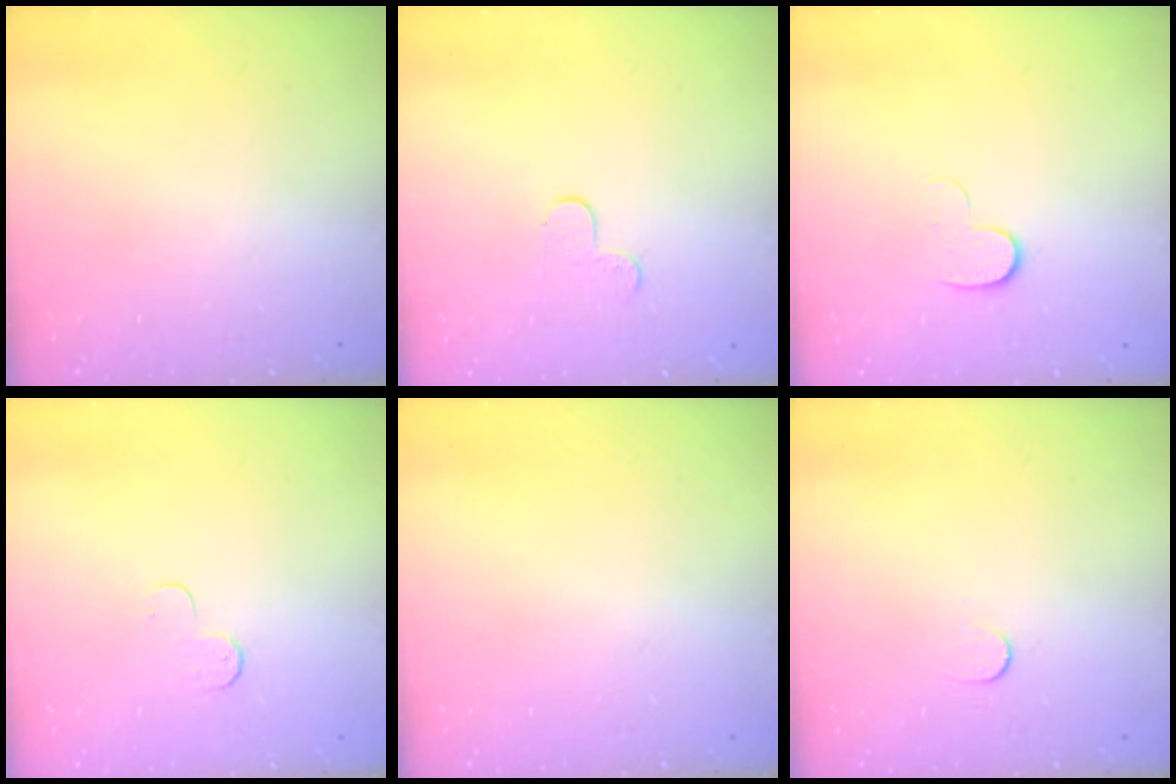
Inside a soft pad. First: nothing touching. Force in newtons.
{"total": 3.7, "press": 3.7, "slide": 0.4}
{"total": 5.5, "press": 5.4, "slide": 0.8}
{"total": 5.0, "press": 4.9, "slide": 0.5}
{"total": 0.8, "press": 0.8, "slide": 0.1}
{"total": 3.7, "press": 3.7, "slide": 0.4}